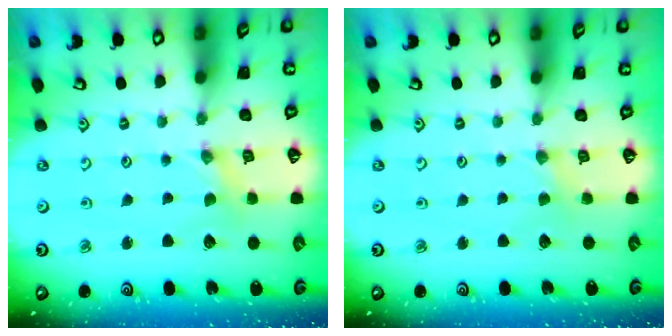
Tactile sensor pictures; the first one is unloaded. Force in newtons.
{"total": 1.5, "press": 1.4, "slide": 0.3}